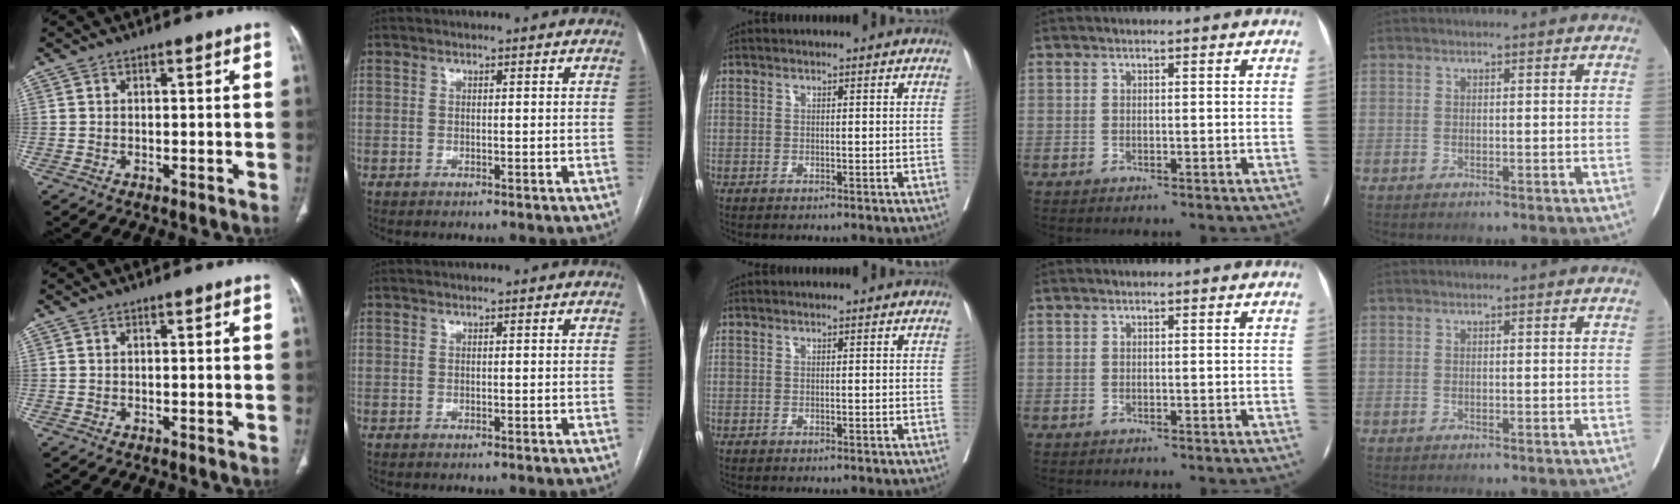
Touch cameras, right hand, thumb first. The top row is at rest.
{}